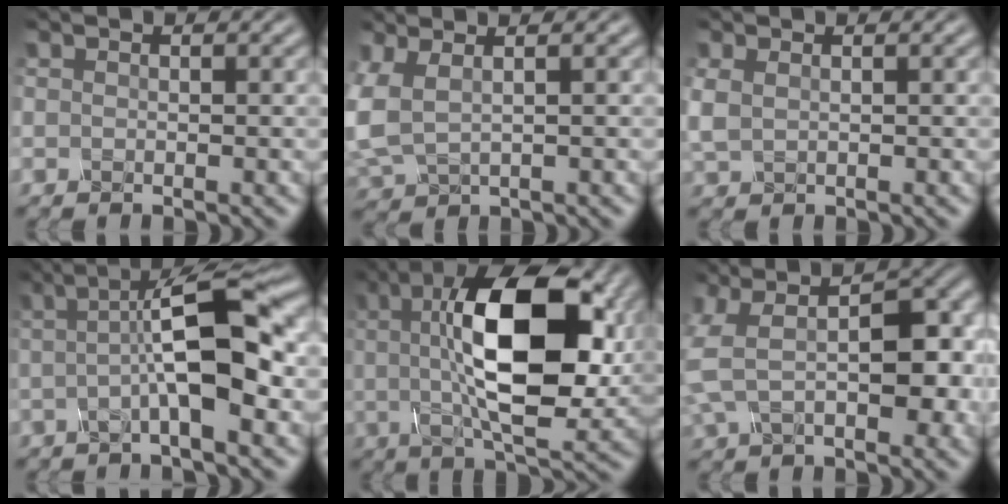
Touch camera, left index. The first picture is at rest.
{"total": 4.5, "force": [1.1, 2.5, 3.6], "torque": [-0.092, 0.005, 0.033]}
{"total": 1.6, "force": [0.3, 1.2, 1.0], "torque": [-0.033, -0.002, 0.009]}
{"total": 8.1, "force": [0.1, 1.7, 7.9], "torque": [-0.116, 0.023, -0.012]}
{"total": 12.9, "force": [2.6, 5.0, 11.6], "torque": [-0.187, 0.011, 0.039]}
{"total": 7.8, "force": [0.0, 4.1, 6.7], "torque": [-0.126, 0.006, -0.003]}